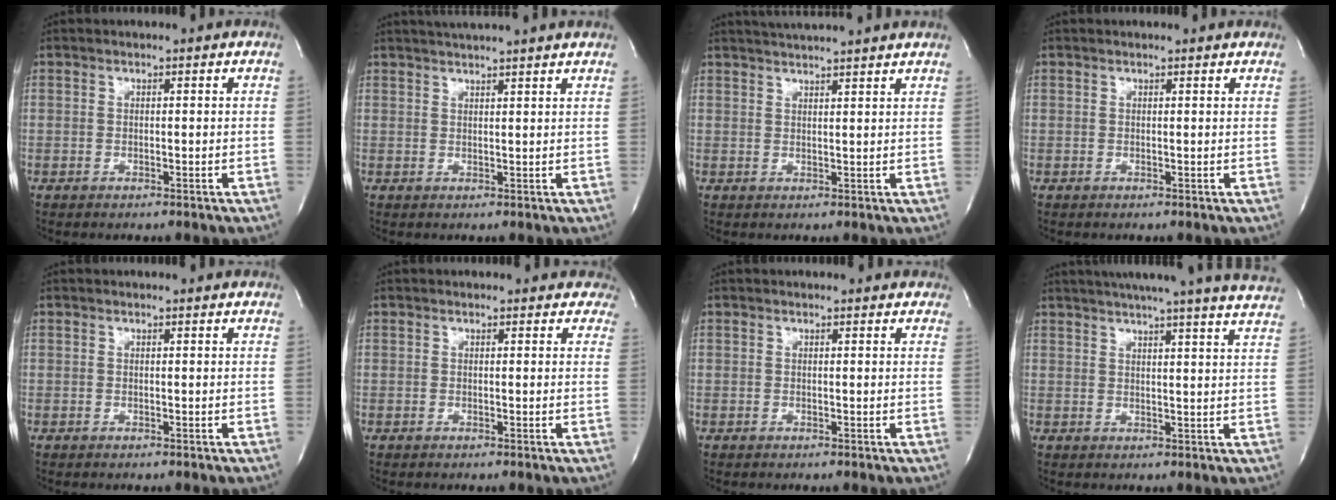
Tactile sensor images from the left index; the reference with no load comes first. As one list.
[{"total": 8.4, "force": [7.6, -0.6, 3.6], "torque": [-0.059, 0.027, 0.096]}, {"total": 9.2, "force": [8.5, -0.5, 3.4], "torque": [-0.061, 0.025, 0.111]}, {"total": 2.2, "force": [2.1, 0.4, 0.3], "torque": [-0.015, 0.006, 0.017]}, {"total": 1.6, "force": [1.5, 0.3, 0.2], "torque": [-0.014, 0.006, 0.012]}, {"total": 5.6, "force": [4.9, 2.6, 0.9], "torque": [0.020, 0.001, 0.031]}, {"total": 3.8, "force": [3.5, 1.4, 0.9], "torque": [-0.006, 0.007, 0.026]}, {"total": 23.6, "force": [21.3, -0.2, 10.2], "torque": [-0.160, -0.026, 0.256]}]